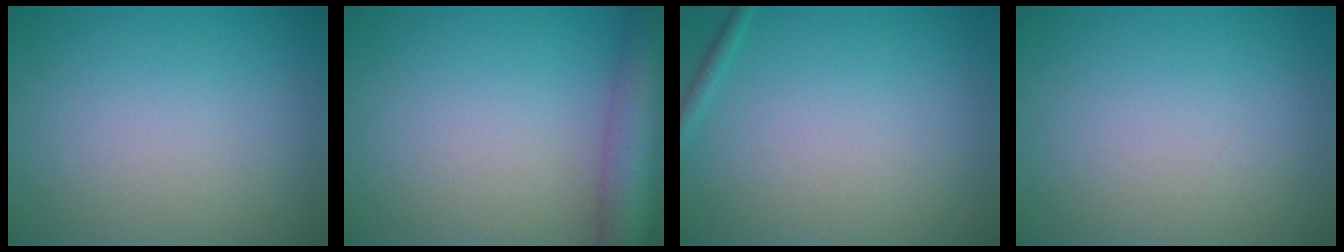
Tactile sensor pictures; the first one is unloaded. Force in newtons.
{"total": 7.2, "press": 7.2, "slide": 0.4}
{"total": 0.8, "press": 0.8, "slide": 0.0}
{"total": 0.0}